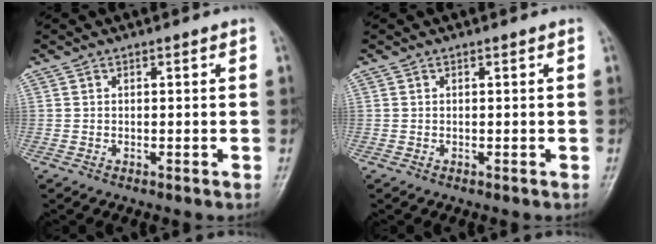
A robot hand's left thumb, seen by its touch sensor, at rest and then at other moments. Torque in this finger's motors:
{"motor_torque": [0.00, 0.00, -0.03, -0.03, 0.00]}